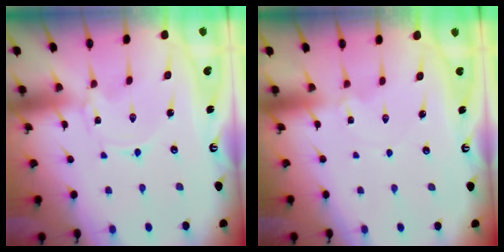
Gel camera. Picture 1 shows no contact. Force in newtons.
{"total": 0.0}